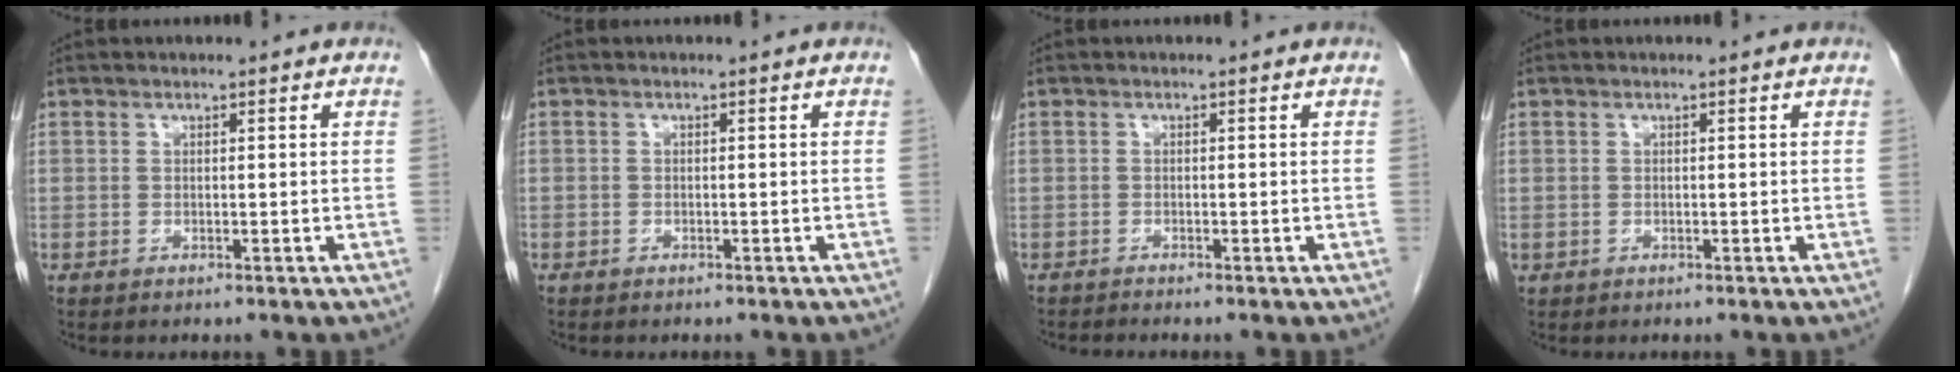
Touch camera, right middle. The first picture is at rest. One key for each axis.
{"total": 0.6, "fx": -0.4, "fy": 0.5, "fz": 0.0, "tx": -0.007, "ty": 0.003, "tz": -0.009}
{"total": 0.7, "fx": -0.6, "fy": -0.3, "fz": -0.1, "tx": -0.003, "ty": -0.006, "tz": -0.013}
{"total": 0.0}